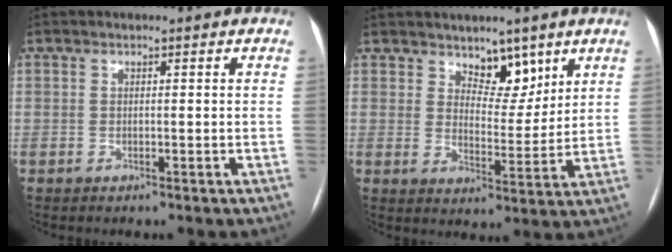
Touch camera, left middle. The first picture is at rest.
{"total": 5.8, "force": [4.2, 3.1, 2.5], "torque": [-0.024, -0.005, 0.072]}